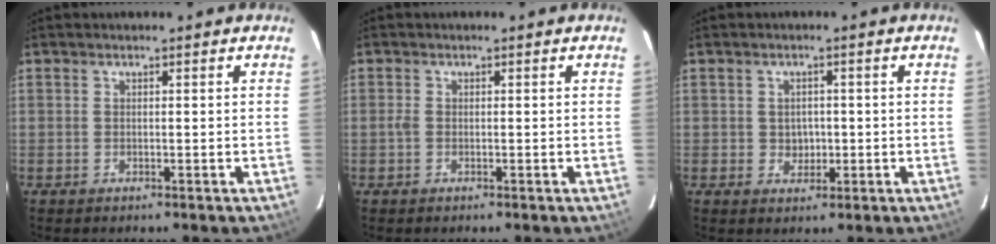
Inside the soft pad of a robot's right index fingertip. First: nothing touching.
{"total": 1.0, "force": [-0.2, 0.6, 0.7], "torque": [-0.016, 0.001, -0.007]}
{"total": 3.0, "force": [-0.2, 2.7, 1.1], "torque": [-0.018, 0.007, 0.003]}